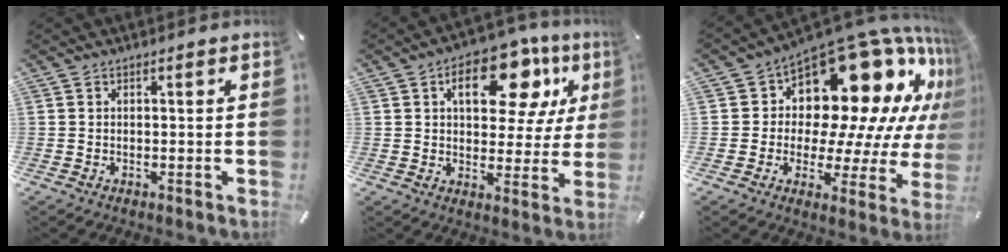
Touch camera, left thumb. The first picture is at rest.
{"total": 16.9, "force": [6.6, 9.9, 12.0], "torque": [-0.161, -0.017, 0.106]}
{"total": 21.2, "force": [11.2, 12.3, 13.1], "torque": [-0.180, -0.106, 0.198]}